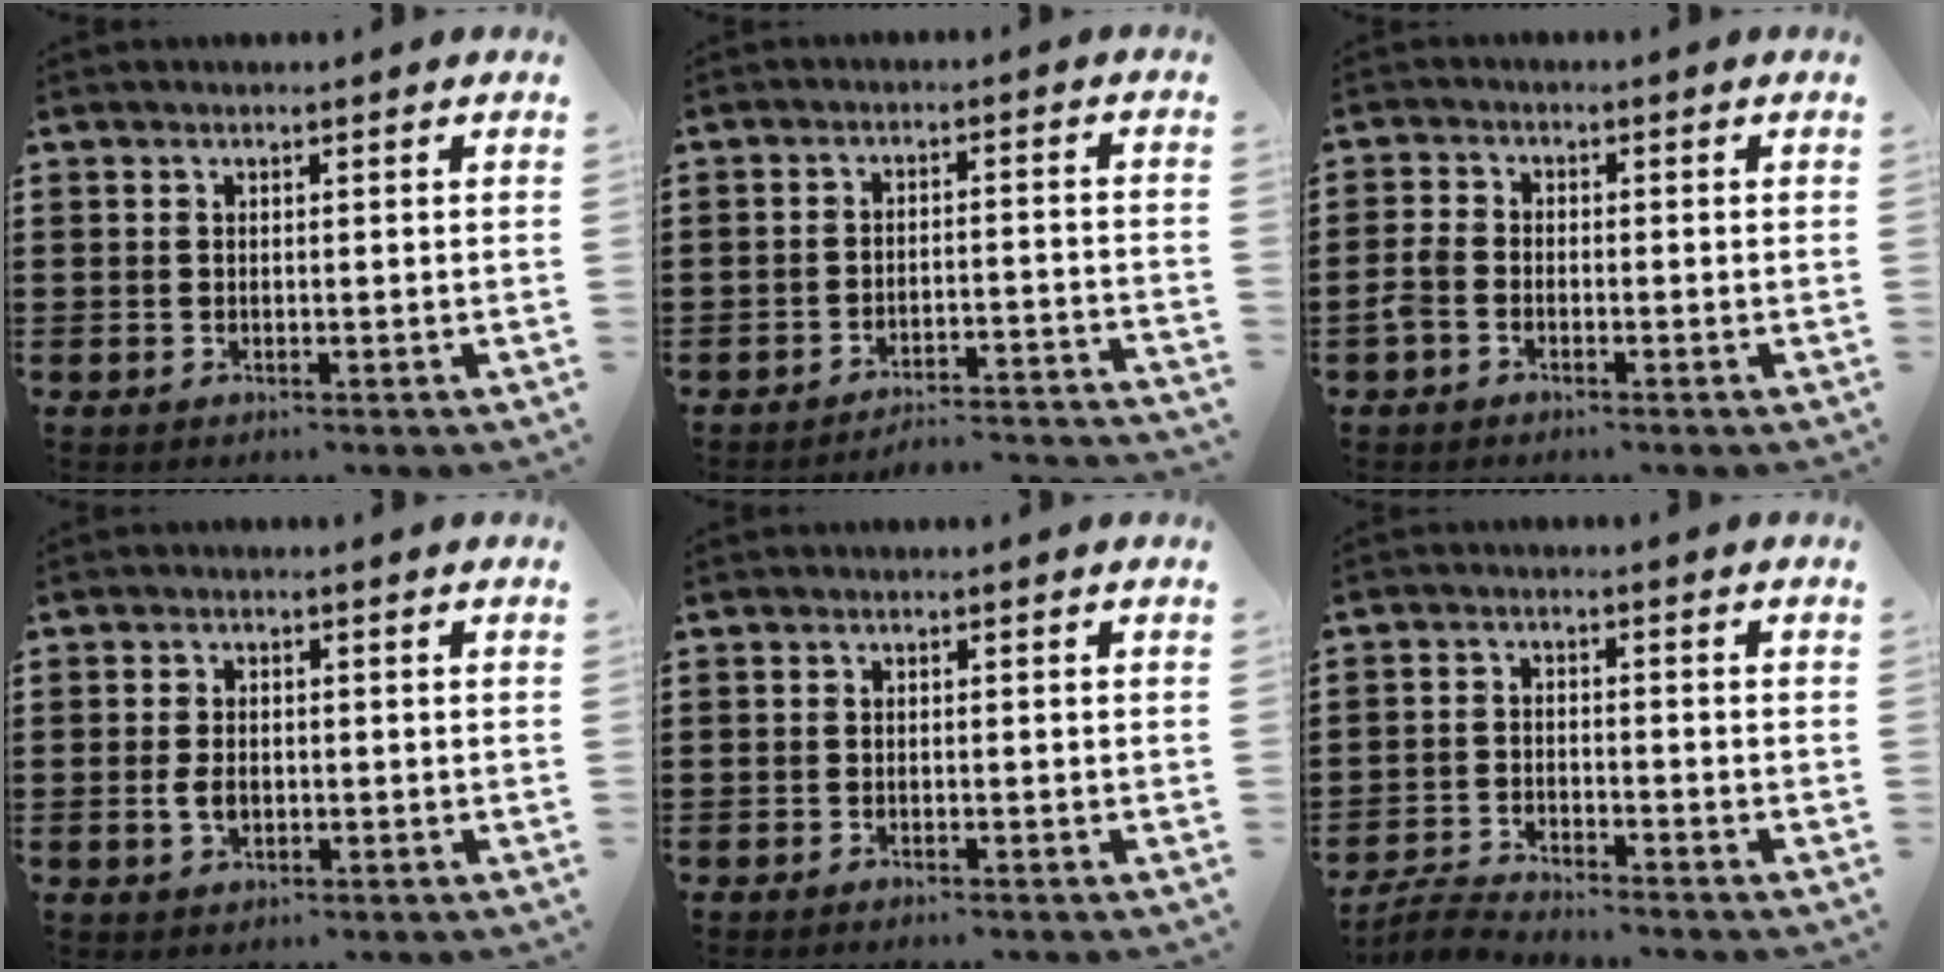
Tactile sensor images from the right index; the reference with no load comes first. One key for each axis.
{"total": 4.0, "fx": -3.9, "fy": 0.1, "fz": 0.7, "tx": -0.019, "ty": -0.002, "tz": -0.082}
{"total": 2.5, "fx": -1.6, "fy": 1.4, "fz": 1.3, "tx": -0.048, "ty": -0.003, "tz": -0.038}
{"total": 2.6, "fx": -0.4, "fy": 1.6, "fz": 2.0, "tx": -0.047, "ty": -0.001, "tz": -0.010}
{"total": 0.6, "fx": -0.6, "fy": 0.0, "fz": 0.1, "tx": -0.002, "ty": -0.002, "tz": -0.012}
{"total": 3.5, "fx": -3.5, "fy": 0.2, "fz": 0.2, "tx": -0.022, "ty": 0.001, "tz": -0.080}